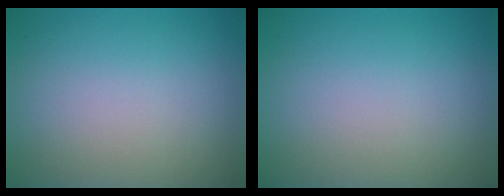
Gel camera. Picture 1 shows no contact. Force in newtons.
{"total": 0.0}